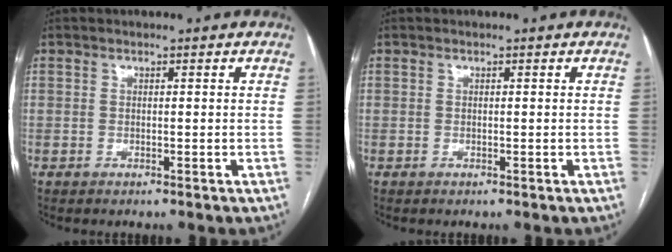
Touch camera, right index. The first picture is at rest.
{"total": 0.0}